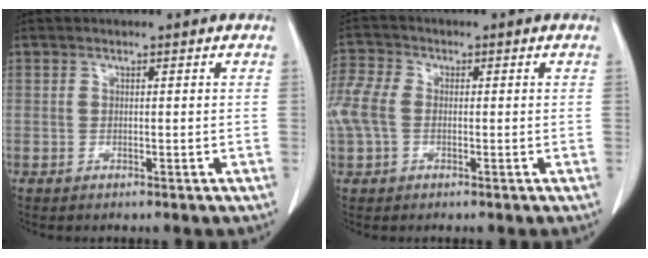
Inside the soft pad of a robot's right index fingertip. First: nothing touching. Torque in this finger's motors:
{"motor_torque": [0.78, -0.11, 0.42, 0.09]}